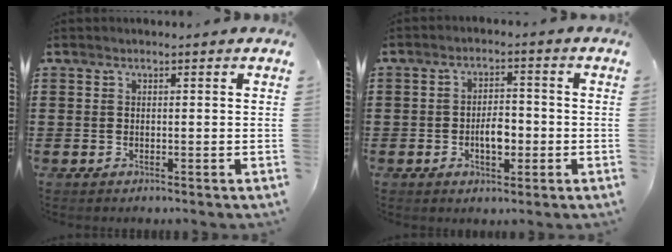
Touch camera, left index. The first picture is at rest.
{"total": 4.6, "force": [-1.1, 2.4, 3.8], "torque": [-0.052, -0.001, -0.024]}